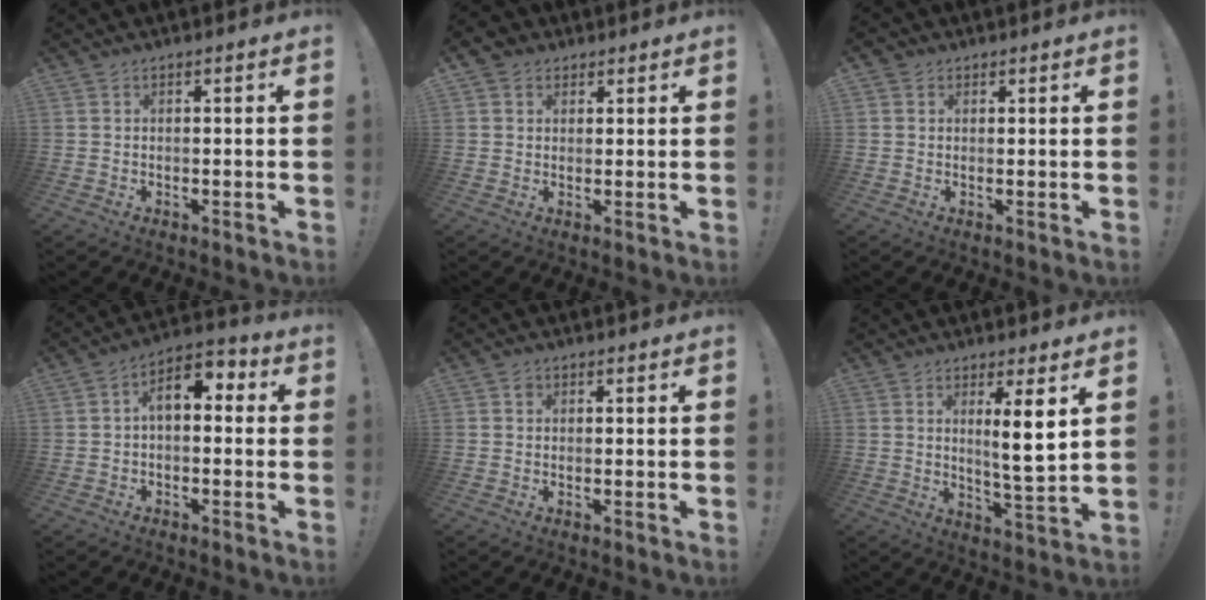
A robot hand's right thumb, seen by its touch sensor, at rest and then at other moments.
{"total": 4.0, "force": [2.1, 3.2, 1.2], "torque": [-0.017, -0.006, 0.041]}
{"total": 1.8, "force": [1.1, 1.3, 0.5], "torque": [-0.004, -0.003, 0.020]}
{"total": 7.9, "force": [1.5, 4.3, 6.4], "torque": [-0.110, 0.007, 0.031]}
{"total": 0.9, "force": [0.4, 0.7, 0.2], "torque": [-0.002, 0.001, 0.007]}
{"total": 8.3, "force": [3.2, 0.3, 7.7], "torque": [-0.110, -0.024, 0.043]}